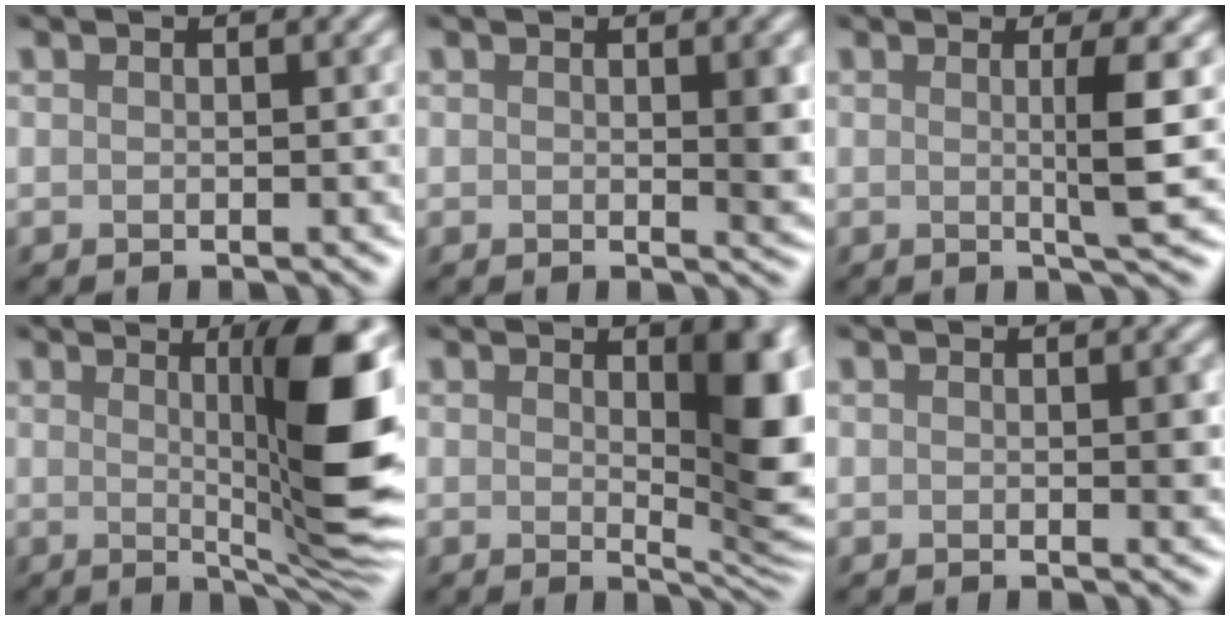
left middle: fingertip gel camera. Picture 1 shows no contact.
{"total": 2.1, "force": [0.3, 0.4, 2.0], "torque": [-0.023, -0.005, 0.004]}
{"total": 3.8, "force": [0.3, 0.3, 3.8], "torque": [-0.061, -0.003, 0.002]}
{"total": 10.8, "force": [1.1, 1.6, 10.7], "torque": [-0.128, -0.005, 0.021]}
{"total": 6.7, "force": [1.5, 2.0, 6.2], "torque": [-0.068, -0.008, 0.027]}
{"total": 1.1, "force": [0.1, 0.3, 1.1], "torque": [-0.012, -0.003, 0.001]}